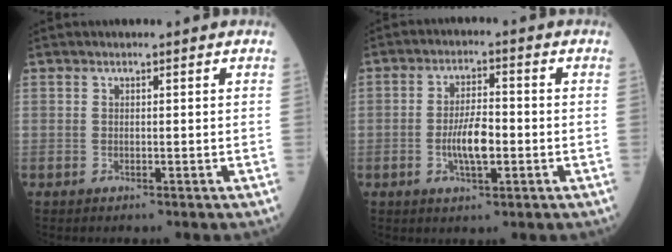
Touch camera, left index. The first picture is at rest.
{"total": 5.9, "force": [-1.6, 1.7, 5.4], "torque": [-0.104, -0.001, -0.030]}